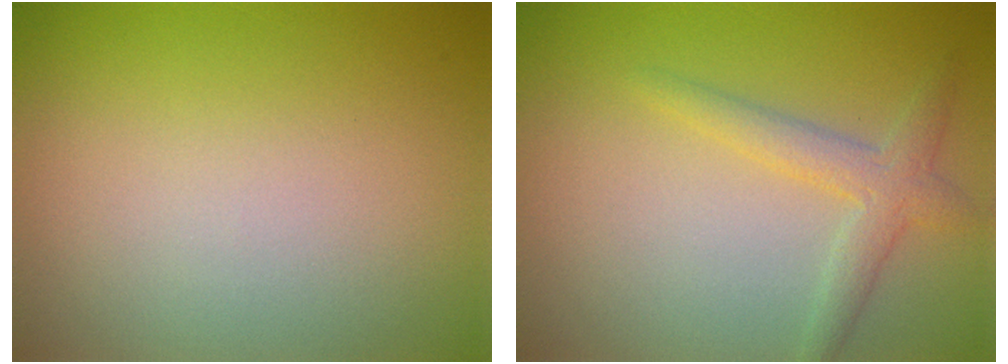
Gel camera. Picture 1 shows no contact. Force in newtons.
{"total": 2.4, "press": 2.4, "slide": 0.1}